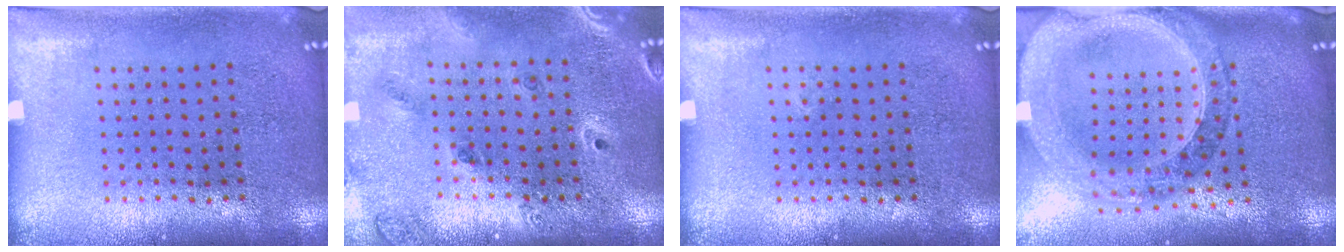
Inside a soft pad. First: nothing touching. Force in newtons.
{"total": 1.5, "press": 1.4, "slide": 0.6}
{"total": 0.0}
{"total": 1.9, "press": 1.8, "slide": 0.7}